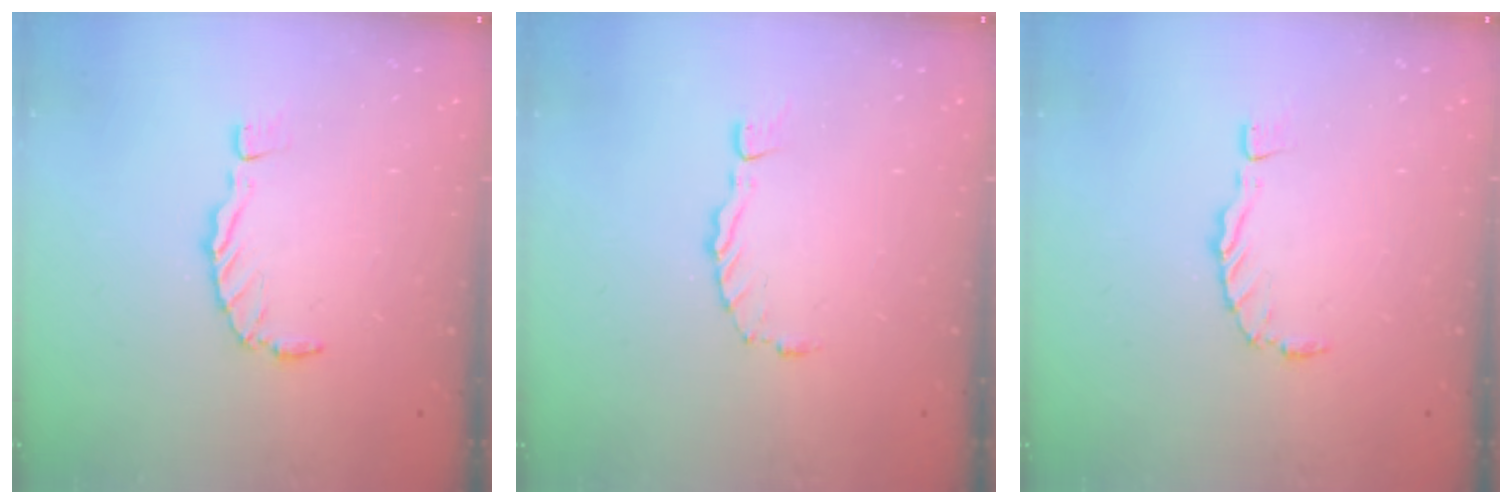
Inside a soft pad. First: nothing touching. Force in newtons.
{"total": 0.6, "press": 0.6, "slide": 0.1}
{"total": 0.0}